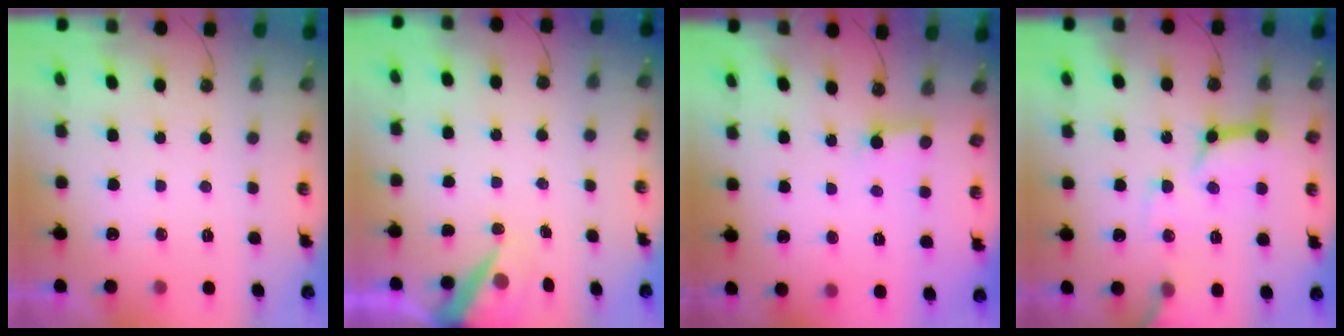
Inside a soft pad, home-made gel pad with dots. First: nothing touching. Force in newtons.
{"total": 6.8, "press": 6.8, "slide": 0.5}
{"total": 2.8, "press": 2.8, "slide": 0.3}
{"total": 13.5, "press": 13.4, "slide": 1.6}